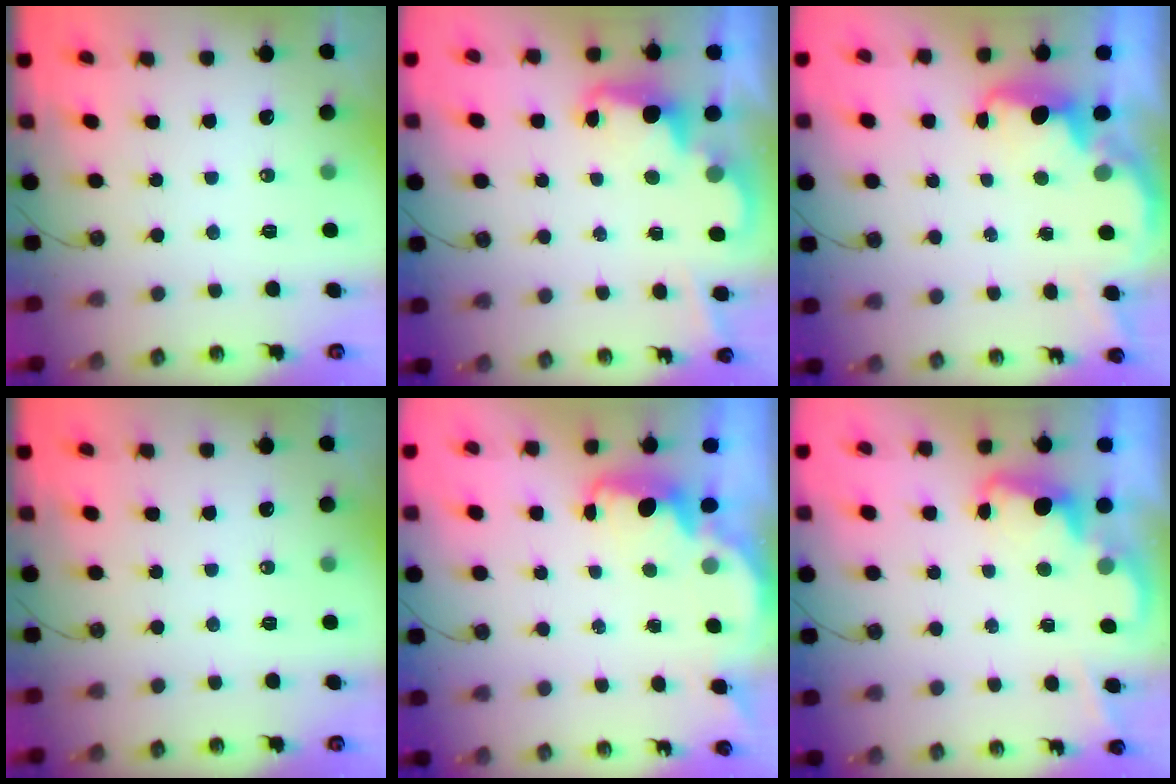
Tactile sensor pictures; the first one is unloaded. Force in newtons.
{"total": 2.4, "press": 2.3, "slide": 0.5}
{"total": 2.8, "press": 2.8, "slide": 0.6}
{"total": 0.0}
{"total": 2.2, "press": 2.1, "slide": 0.6}
{"total": 2.3, "press": 2.2, "slide": 0.6}